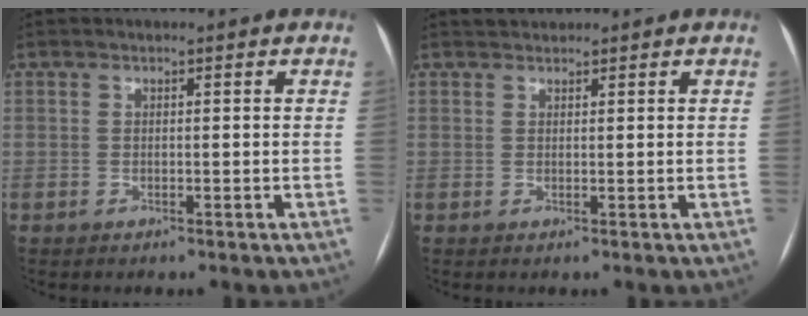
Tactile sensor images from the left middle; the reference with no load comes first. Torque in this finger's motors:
{"motor_torque": [0.09, -0.15, -0.12, -0.01]}